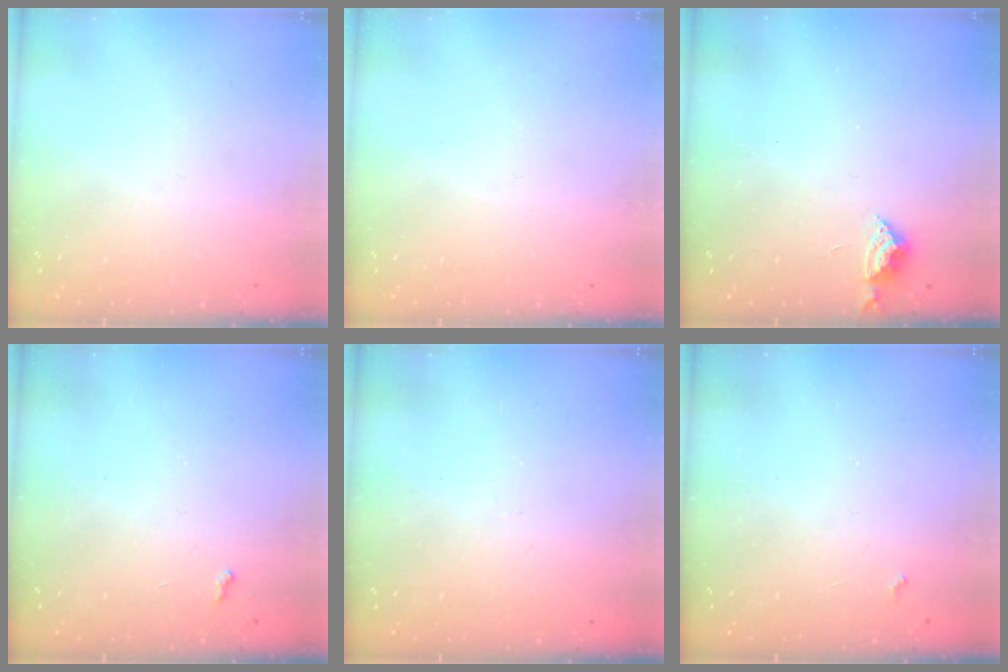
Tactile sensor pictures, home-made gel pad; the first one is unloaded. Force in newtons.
{"total": 0.0}
{"total": 4.0, "press": 4.0, "slide": 0.7}
{"total": 2.8, "press": 2.8, "slide": 0.4}
{"total": 5.6, "press": 5.6, "slide": 0.5}
{"total": 2.6, "press": 2.6, "slide": 0.5}